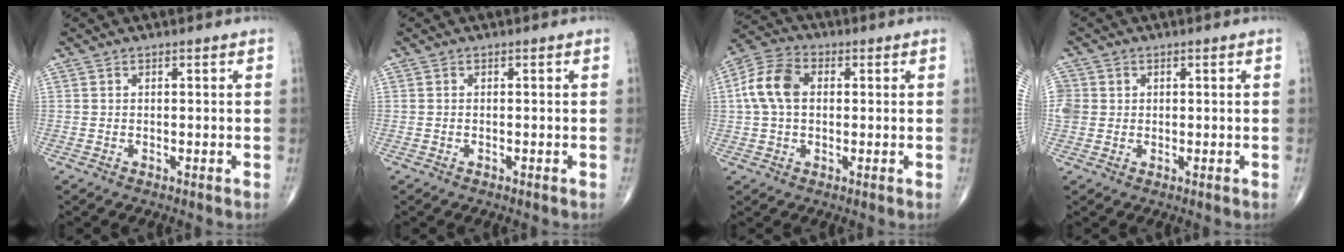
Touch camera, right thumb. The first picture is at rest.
{"total": 0.0}
{"total": 9.3, "force": [1.1, 6.2, 6.8], "torque": [-0.139, 0.024, 0.015]}
{"total": 5.6, "force": [1.0, 5.1, 2.0], "torque": [-0.049, 0.012, 0.024]}